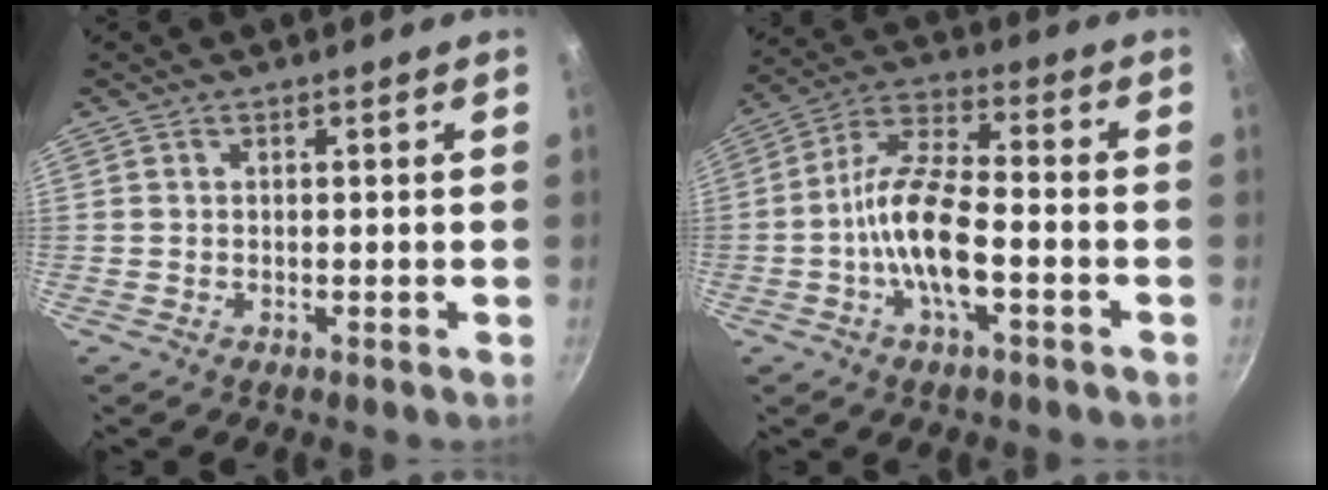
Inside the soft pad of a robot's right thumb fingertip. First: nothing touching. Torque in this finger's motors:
{"motor_torque": [0.46, 0.77, 1.48, -1.29, 0.53]}